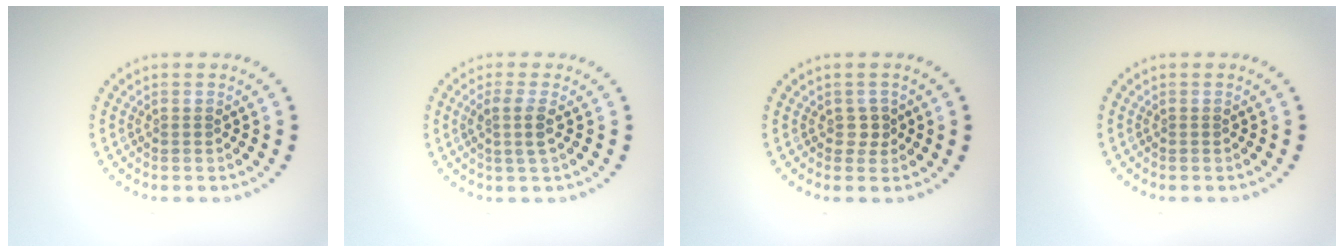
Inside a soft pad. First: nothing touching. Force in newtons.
{"total": 1.9, "press": 1.6, "slide": 1.1}
{"total": 0.9, "press": 0.8, "slide": 0.5}
{"total": 0.0}